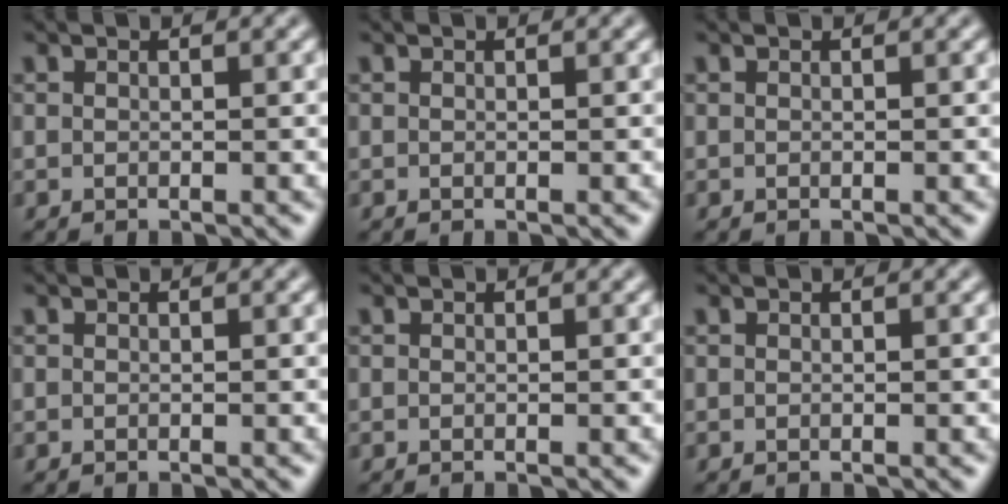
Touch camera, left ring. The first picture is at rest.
{"total": 0.0}
{"total": 0.0}
{"total": 0.0}
{"total": 0.0}
{"total": 0.0}